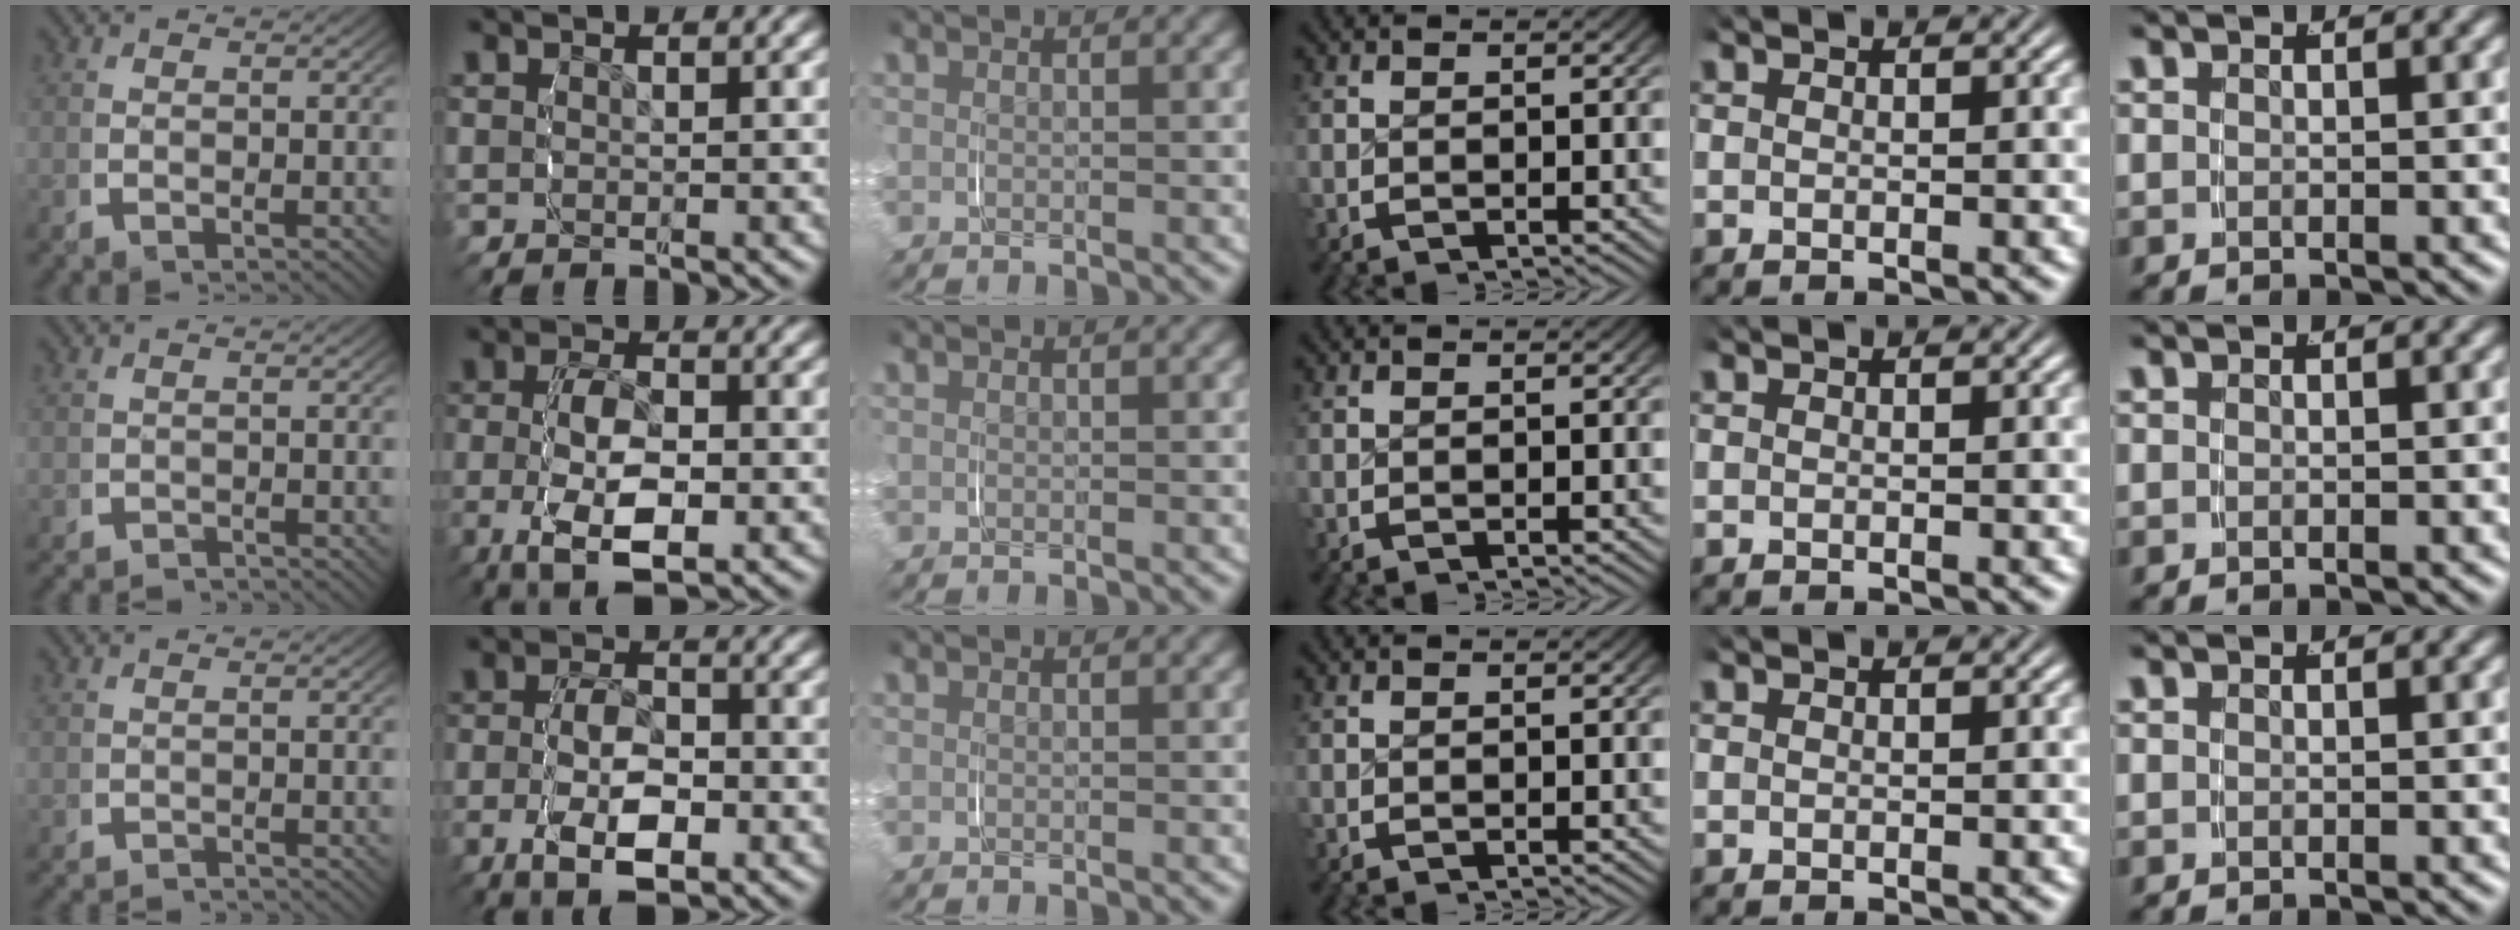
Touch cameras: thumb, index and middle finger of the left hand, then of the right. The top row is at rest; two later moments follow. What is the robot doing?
{"motion": "grasp_and_lifting", "object": "key"}